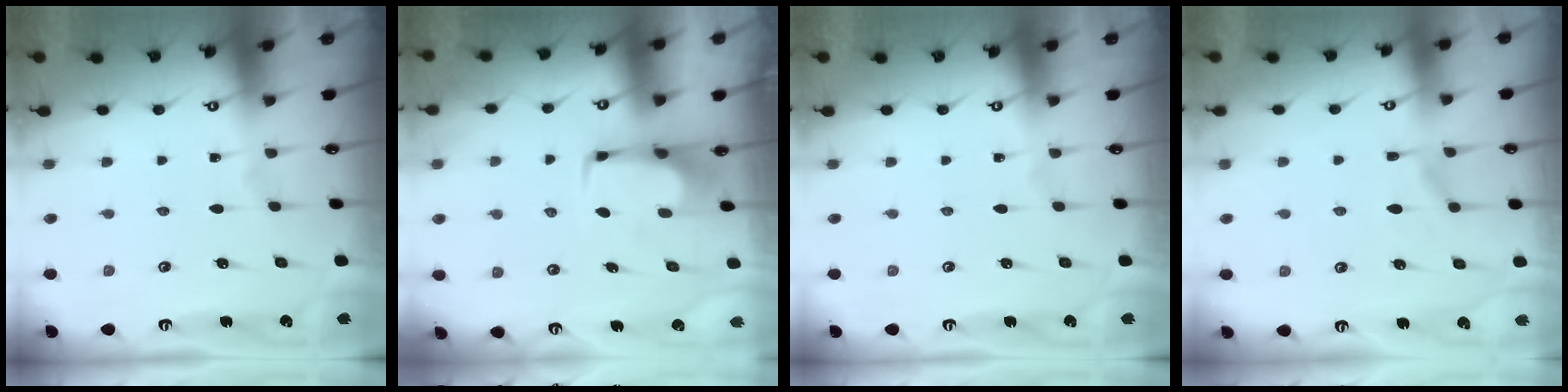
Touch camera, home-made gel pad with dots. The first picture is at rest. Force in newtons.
{"total": 1.3, "press": 1.2, "slide": 0.4}
{"total": 0.0}
{"total": 1.8, "press": 1.0, "slide": 1.5}